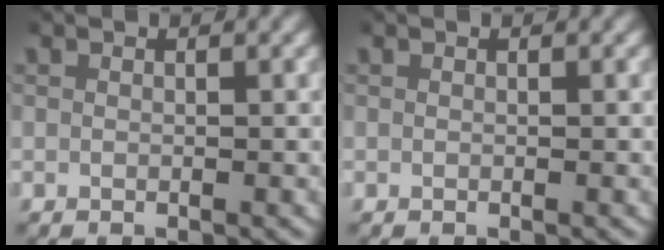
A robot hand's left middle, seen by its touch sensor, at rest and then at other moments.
{"total": 0.0}